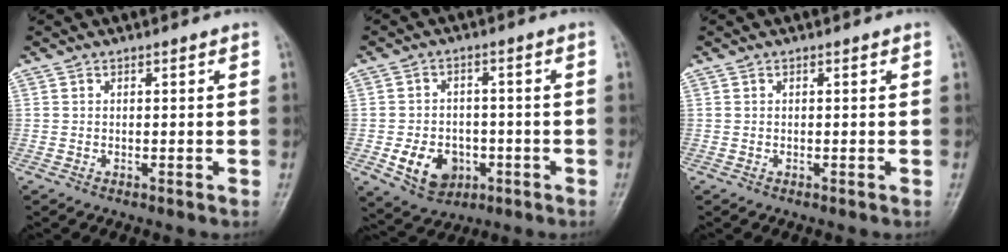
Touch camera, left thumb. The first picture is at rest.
{"total": 8.7, "force": [-2.9, 6.7, 4.7], "torque": [-0.050, 0.014, -0.039]}
{"total": 0.0}